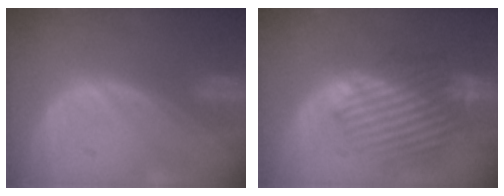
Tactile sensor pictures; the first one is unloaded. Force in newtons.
{"total": 9.9, "press": 9.1, "slide": 3.9}